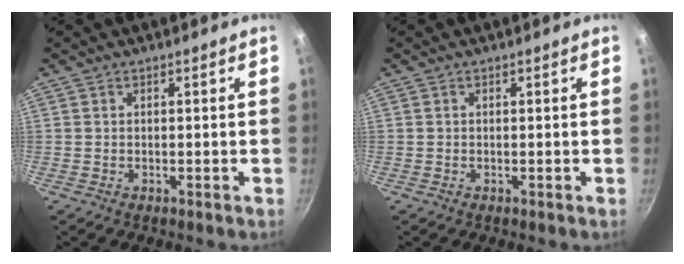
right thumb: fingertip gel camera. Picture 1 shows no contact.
{"total": 0.0}